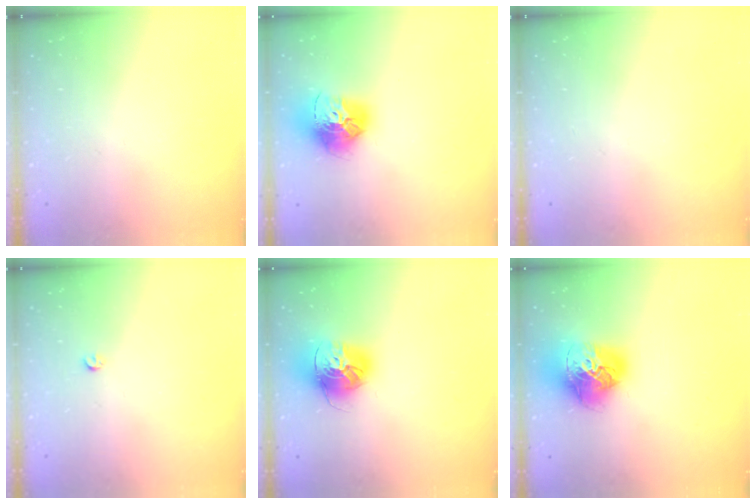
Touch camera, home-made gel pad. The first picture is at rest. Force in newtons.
{"total": 15.9, "press": 15.9, "slide": 1.6}
{"total": 0.0}
{"total": 2.8, "press": 2.8, "slide": 0.5}
{"total": 16.2, "press": 16.1, "slide": 1.8}
{"total": 17.5, "press": 17.4, "slide": 2.0}